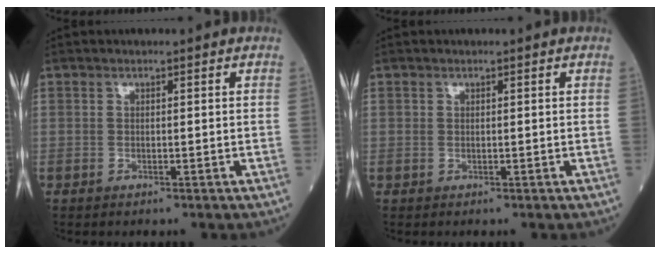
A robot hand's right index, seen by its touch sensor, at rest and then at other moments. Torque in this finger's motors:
{"motor_torque": [0.06, 0.01, 0.04, 0.01]}